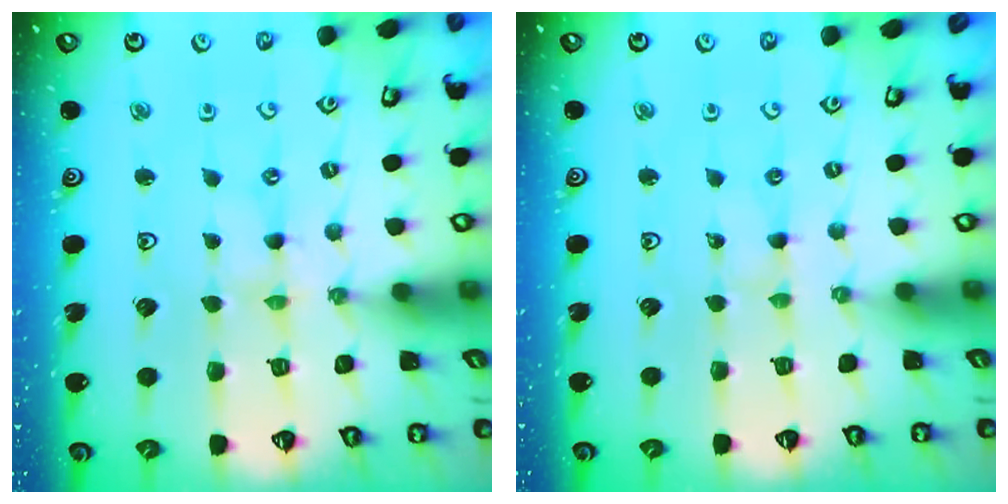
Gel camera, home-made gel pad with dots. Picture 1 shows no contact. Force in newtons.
{"total": 0.6, "press": 0.6, "slide": 0.1}